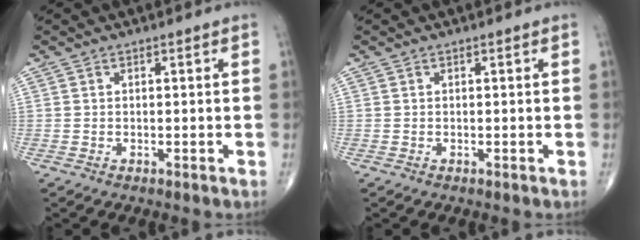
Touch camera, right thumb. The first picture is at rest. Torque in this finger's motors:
{"motor_torque": [0.01, -0.12, 0.08, 0.07, 0.00]}